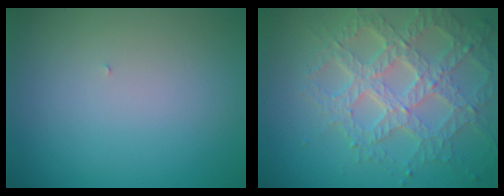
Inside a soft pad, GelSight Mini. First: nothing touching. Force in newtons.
{"total": 7.1, "press": 5.2, "slide": 4.9}